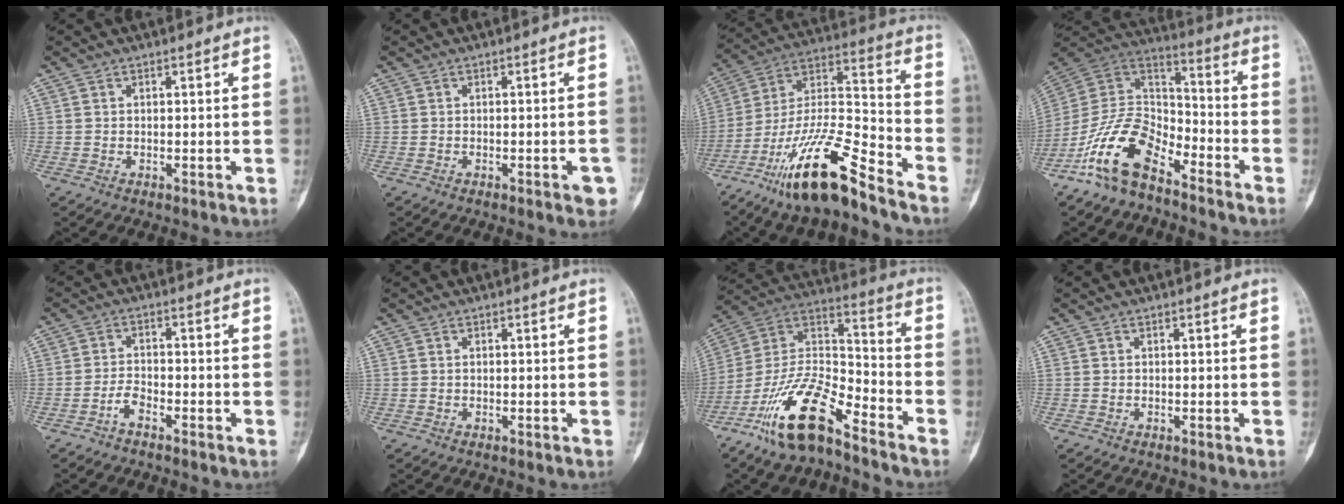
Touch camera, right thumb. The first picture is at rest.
{"total": 2.9, "force": [-1.3, 1.0, 2.4], "torque": [-0.022, 0.008, -0.015]}
{"total": 19.5, "force": [-13.6, 4.0, 13.5], "torque": [-0.264, 0.074, -0.248]}
{"total": 15.4, "force": [-10.0, 7.6, 8.9], "torque": [-0.158, 0.083, -0.199]}
{"total": 2.9, "force": [-2.1, 1.1, 1.7], "torque": [-0.032, 0.017, -0.043]}
{"total": 0.0}
{"total": 17.7, "force": [-11.8, 5.8, 11.8], "torque": [-0.219, 0.078, -0.223]}
{"total": 0.0}